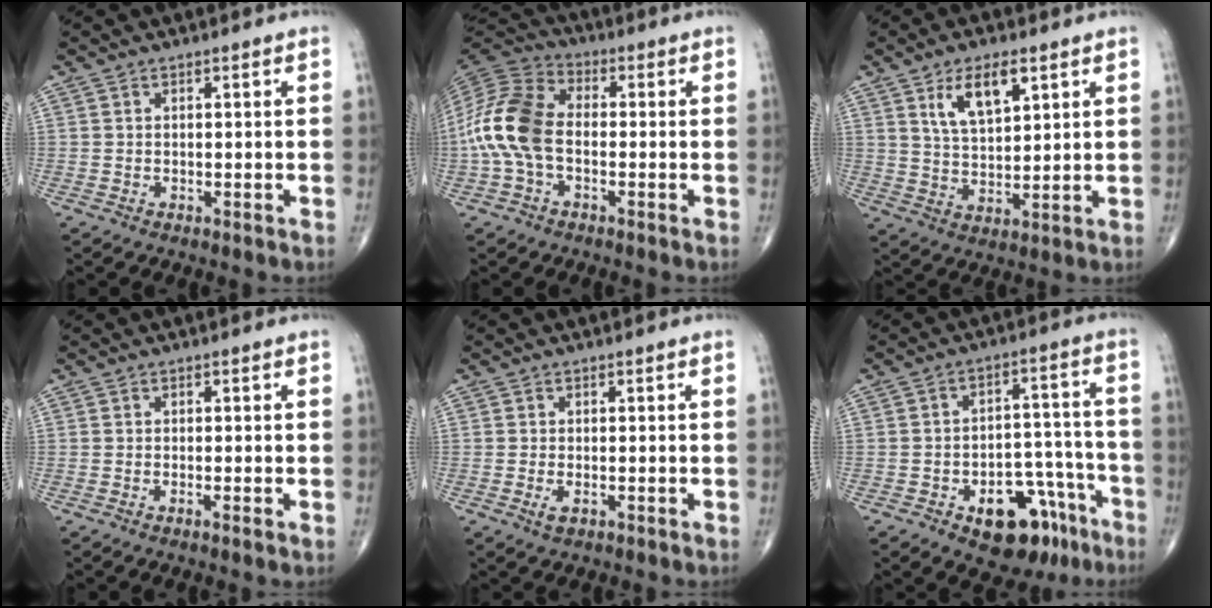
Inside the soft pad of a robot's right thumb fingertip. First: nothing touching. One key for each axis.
{"total": 13.3, "fx": -1.8, "fy": 8.2, "fz": 10.3, "tx": -0.222, "ty": 0.034, "tz": -0.045}
{"total": 8.9, "fx": 4.4, "fy": 4.0, "fz": 6.7, "tx": -0.106, "ty": -0.021, "tz": 0.085}
{"total": 0.9, "fx": -0.5, "fy": -0.1, "fz": 0.8, "tx": -0.018, "ty": -0.002, "tz": -0.012}
{"total": 1.7, "fx": -0.7, "fy": 0.7, "fz": 1.3, "tx": -0.026, "ty": -0.002, "tz": -0.014}
{"total": 14.3, "fx": -8.0, "fy": 8.1, "fz": 8.6, "tx": -0.075, "ty": 0.069, "tz": -0.106}